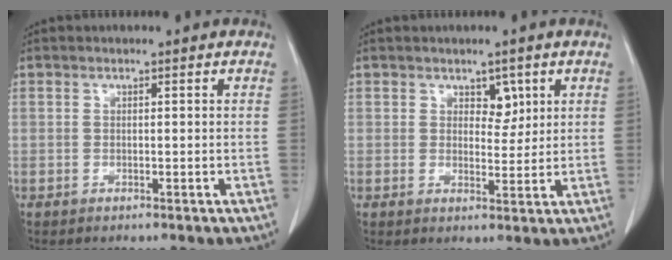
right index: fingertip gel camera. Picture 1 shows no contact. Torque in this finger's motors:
{"motor_torque": [-0.21, 0.21, -0.05, -0.01]}